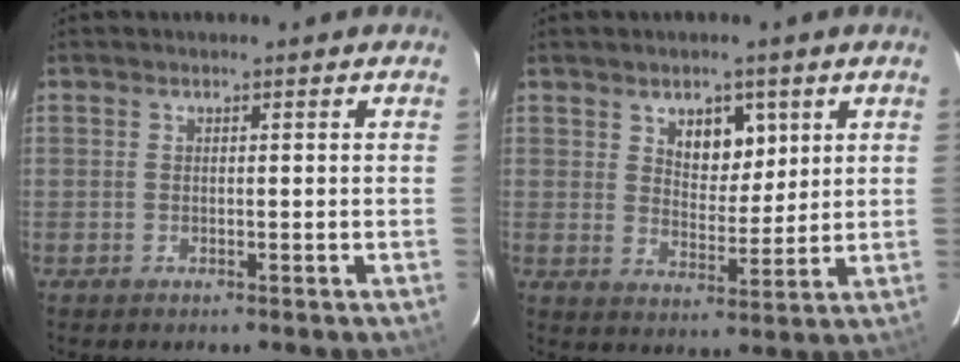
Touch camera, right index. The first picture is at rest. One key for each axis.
{"total": 6.7, "fx": 3.2, "fy": 4.2, "fz": 4.1, "tx": -0.055, "ty": 0.000, "tz": 0.058}